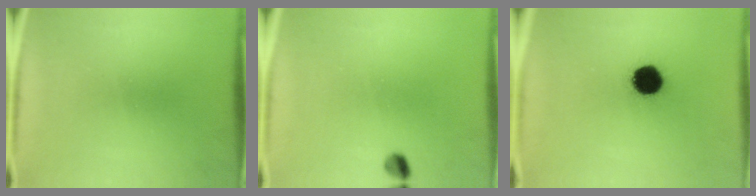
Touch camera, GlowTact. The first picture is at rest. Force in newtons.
{"total": 2.3}
{"total": 9.5}